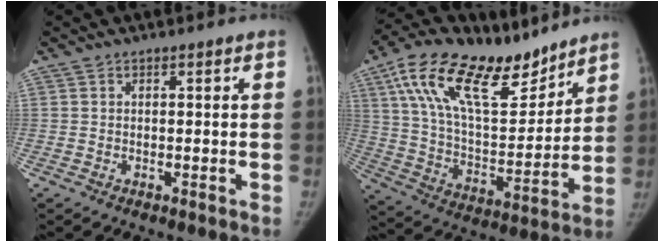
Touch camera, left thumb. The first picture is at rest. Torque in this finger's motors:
{"motor_torque": [1.42, 1.56, 1.93, -0.84, 0.20]}